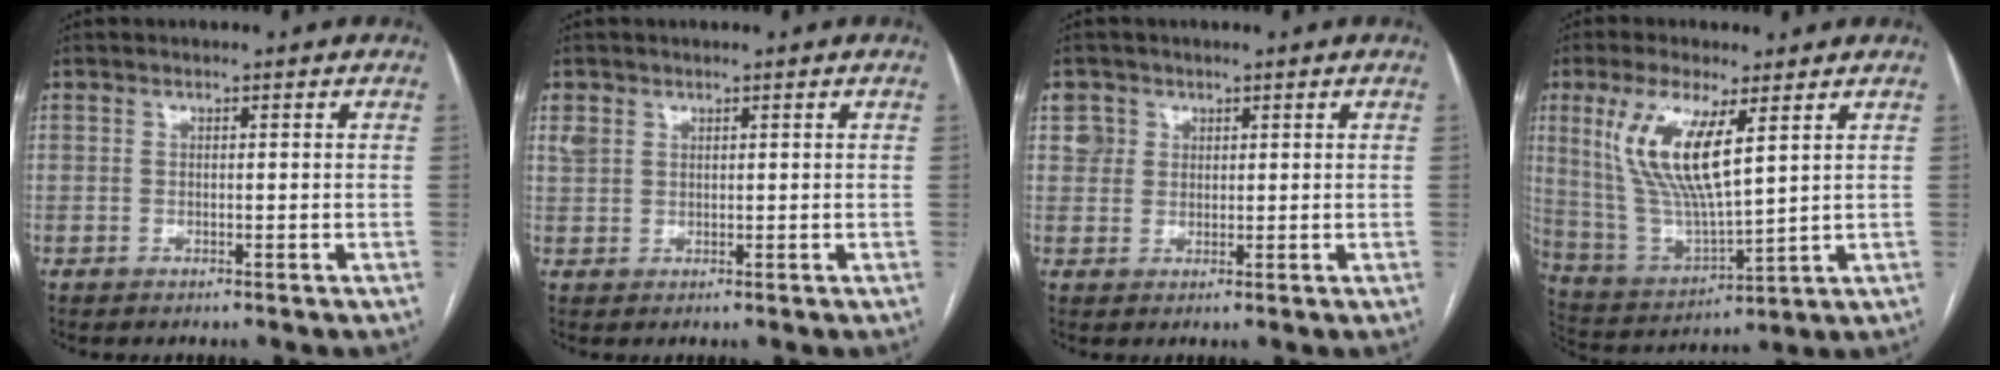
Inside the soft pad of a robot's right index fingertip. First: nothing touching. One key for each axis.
{"total": 2.1, "fx": 1.2, "fy": 1.6, "fz": 0.6, "tx": -0.017, "ty": 0.011, "tz": 0.030}
{"total": 2.8, "fx": 1.4, "fy": 2.4, "fz": 0.0, "tx": 0.008, "ty": 0.008, "tz": 0.023}
{"total": 13.2, "fx": 5.2, "fy": 3.2, "fz": 11.8, "tx": -0.258, "ty": -0.005, "tz": 0.108}